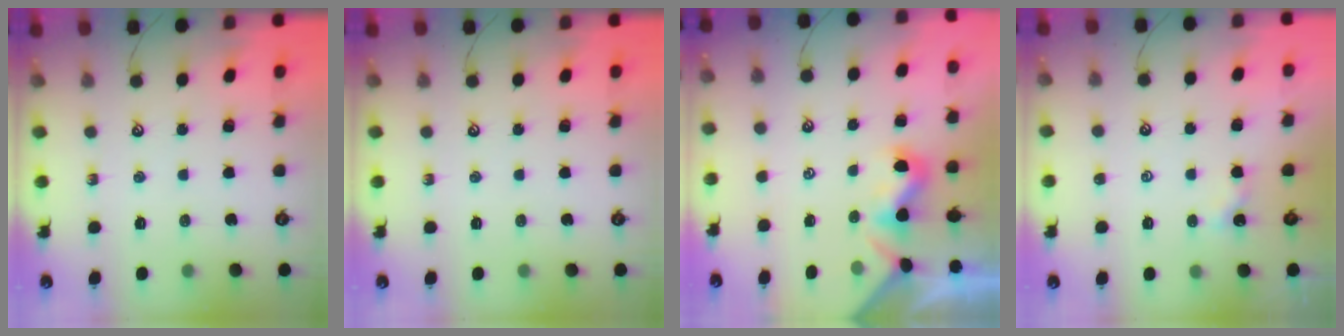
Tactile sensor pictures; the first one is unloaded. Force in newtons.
{"total": 0.0}
{"total": 1.1, "press": 1.0, "slide": 0.5}
{"total": 0.6, "press": 0.5, "slide": 0.2}